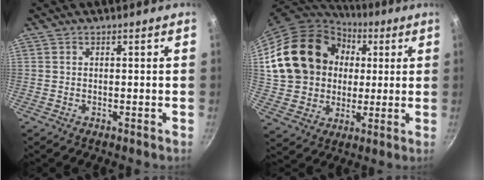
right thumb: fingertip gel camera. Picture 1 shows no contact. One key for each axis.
{"total": 22.9, "fx": 4.6, "fy": 18.8, "fz": 12.3, "tx": -0.207, "ty": 0.028, "tz": 0.093}